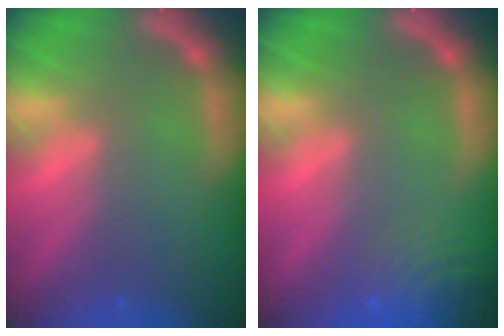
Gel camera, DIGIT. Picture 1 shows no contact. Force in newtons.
{"total": 6.5}